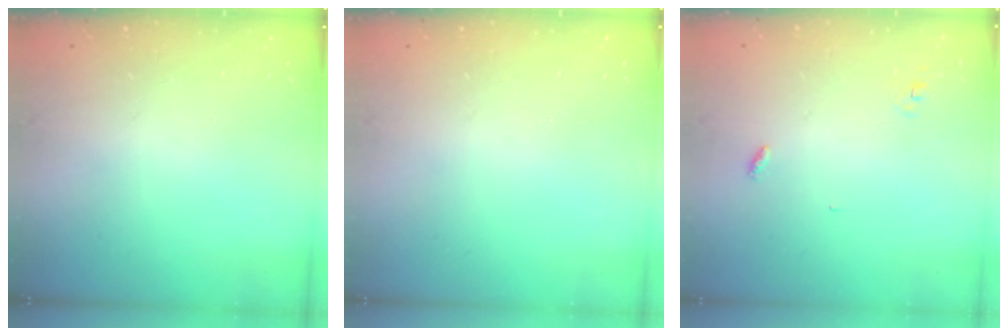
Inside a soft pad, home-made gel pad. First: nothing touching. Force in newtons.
{"total": 0.0}
{"total": 2.8, "press": 2.8, "slide": 0.3}